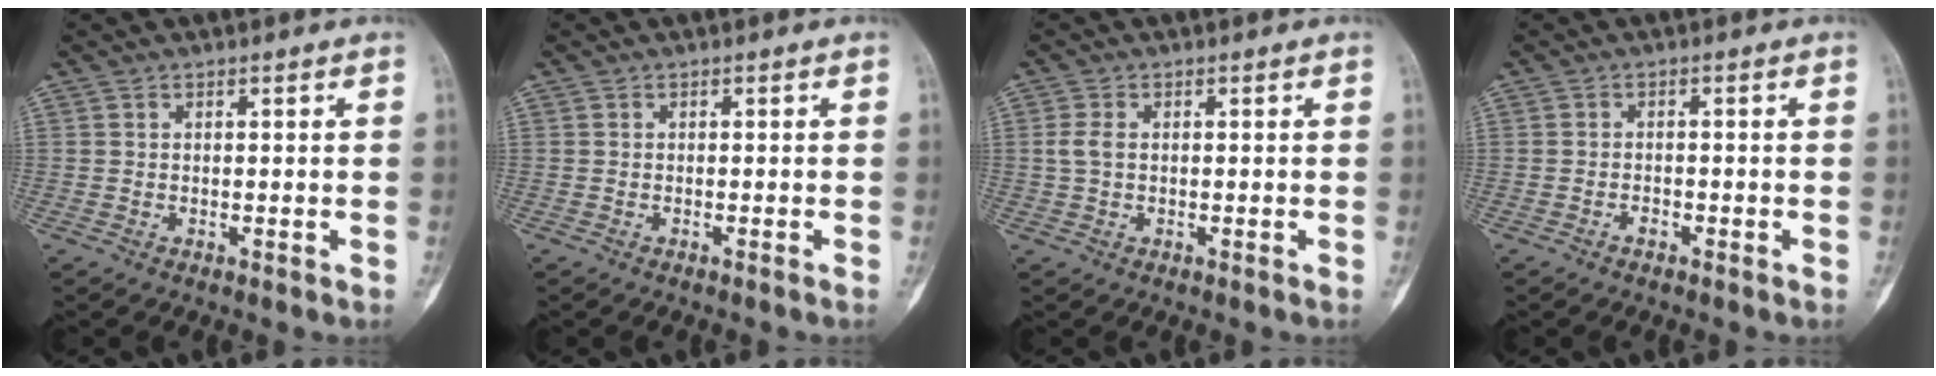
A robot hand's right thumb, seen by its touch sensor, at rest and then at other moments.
{"total": 0.5, "force": [-0.4, -0.1, 0.3], "torque": [-0.004, 0.004, -0.007]}
{"total": 2.2, "force": [0.0, 1.2, 1.8], "torque": [-0.050, 0.004, -0.002]}
{"total": 1.1, "force": [-0.8, 0.5, 0.5], "torque": [-0.014, 0.005, -0.013]}